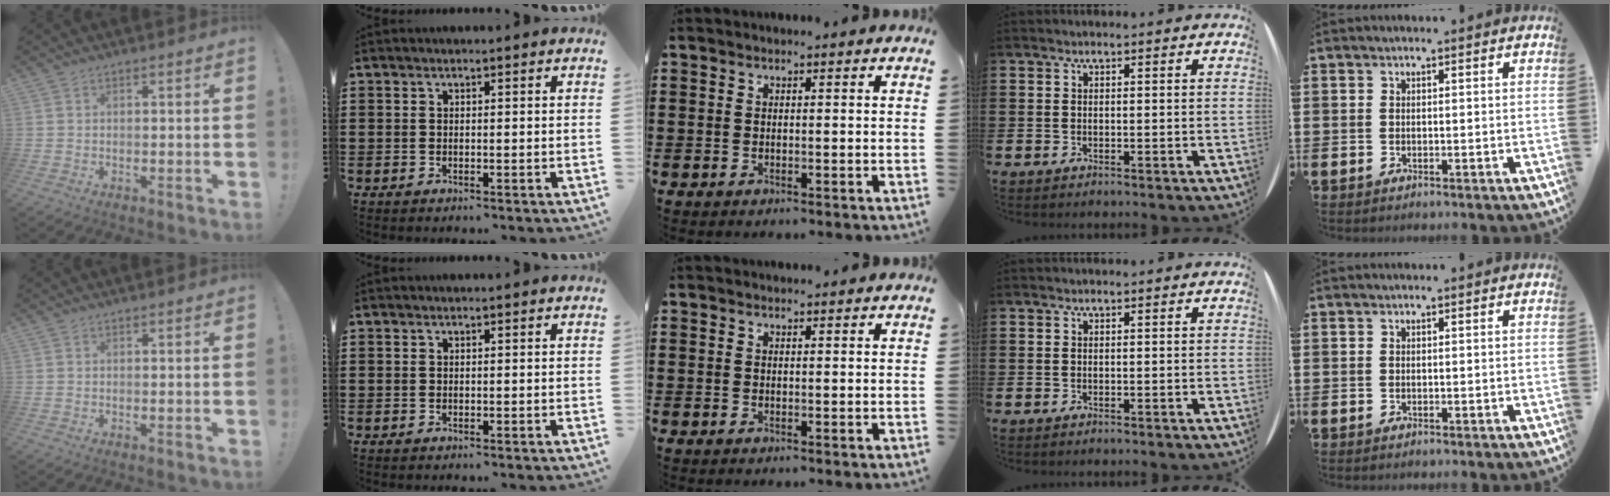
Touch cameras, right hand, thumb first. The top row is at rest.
{}